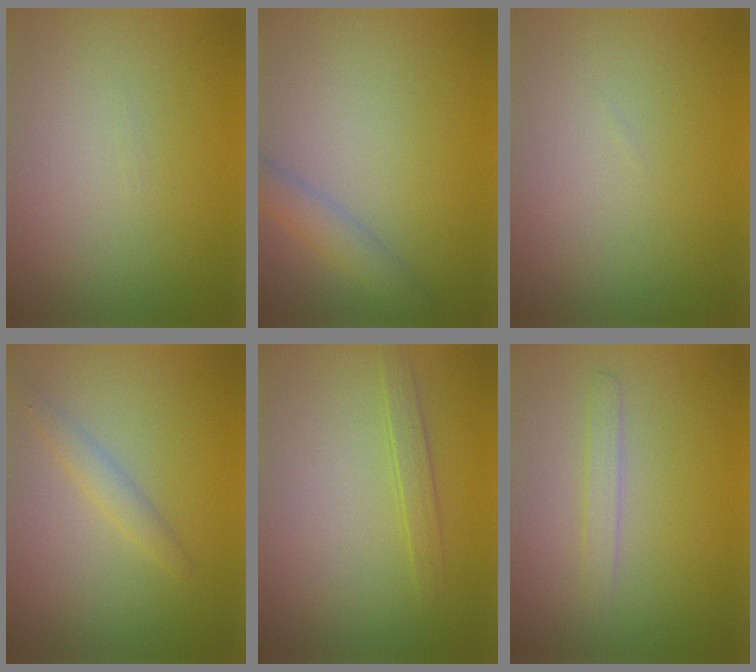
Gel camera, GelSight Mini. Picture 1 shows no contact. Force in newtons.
{"total": 2.1, "press": 2.1, "slide": 0.1}
{"total": 0.0}
{"total": 1.7, "press": 1.7, "slide": 0.0}
{"total": 1.3, "press": 1.3, "slide": 0.1}
{"total": 1.4, "press": 1.4, "slide": 0.0}